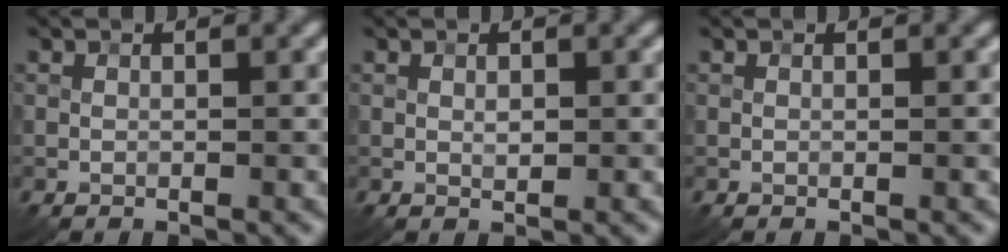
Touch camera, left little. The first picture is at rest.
{"total": 0.9, "force": [0.1, 0.5, 0.7], "torque": [-0.011, -0.001, 0.001]}
{"total": 0.0}